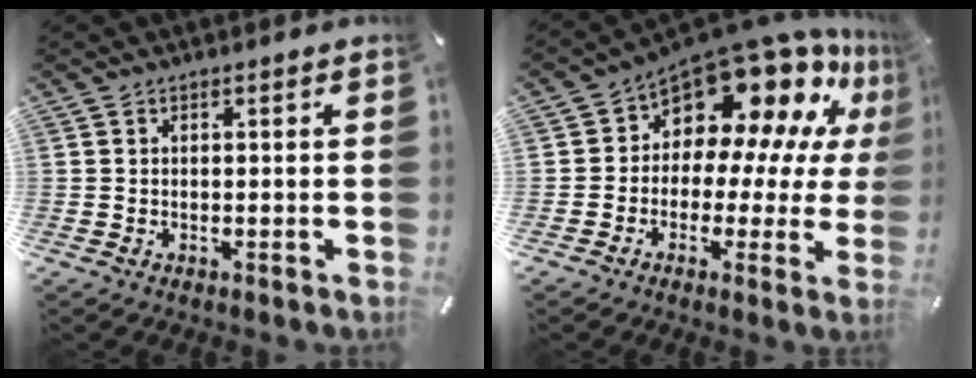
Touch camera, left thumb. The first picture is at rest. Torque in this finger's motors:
{"motor_torque": [2.04, 2.97, 0.52, -0.15, 0.10]}